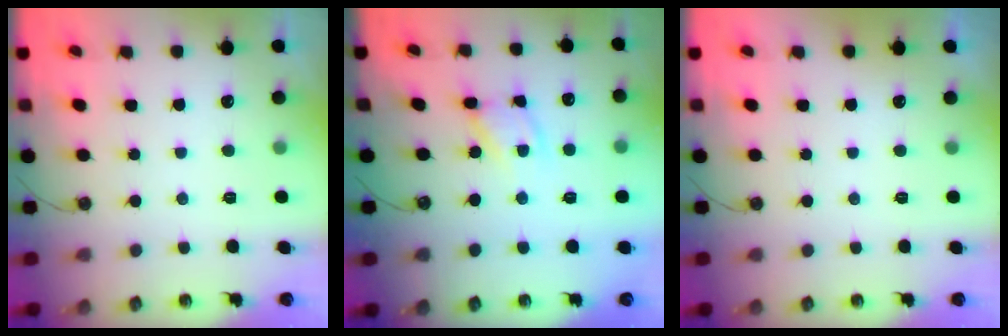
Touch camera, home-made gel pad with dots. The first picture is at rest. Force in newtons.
{"total": 8.3, "press": 8.3, "slide": 0.5}
{"total": 0.0}